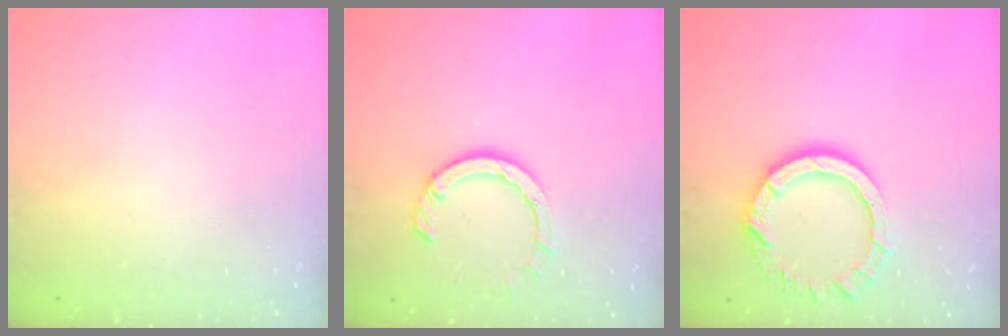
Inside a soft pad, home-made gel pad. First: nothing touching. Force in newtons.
{"total": 7.8, "press": 7.7, "slide": 1.2}
{"total": 10.5, "press": 10.4, "slide": 1.0}